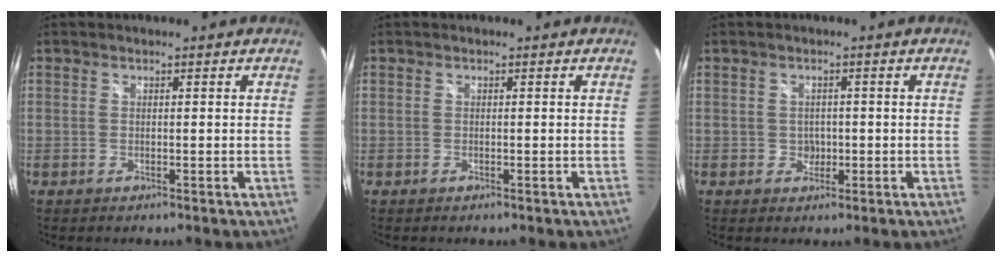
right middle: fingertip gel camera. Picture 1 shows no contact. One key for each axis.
{"total": 0.0}
{"total": 2.1, "fx": -0.4, "fy": 2.0, "fz": 0.4, "tx": -0.004, "ty": 0.000, "tz": -0.003}